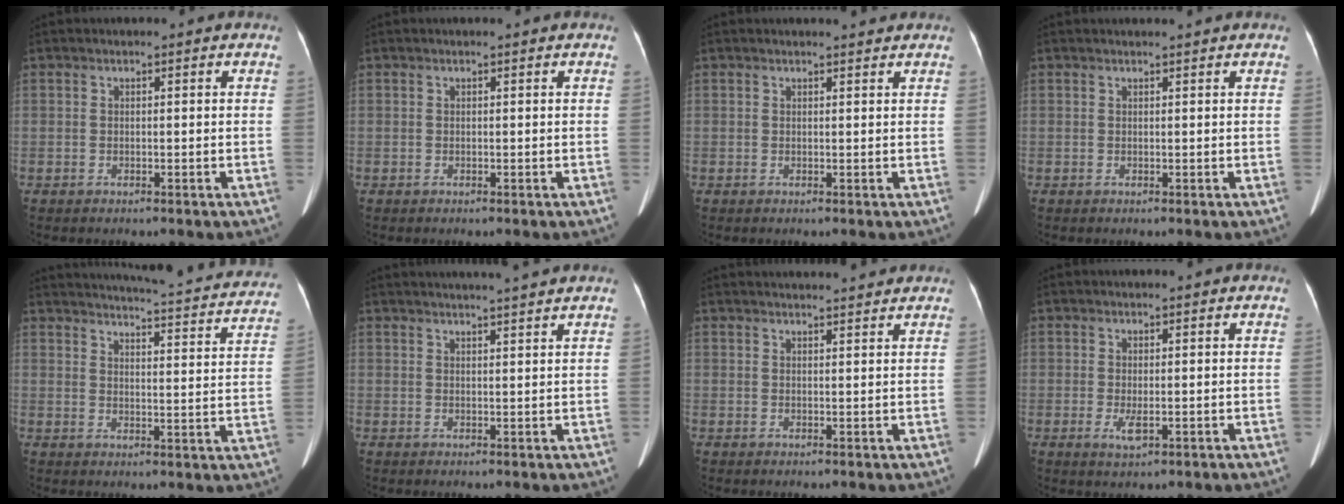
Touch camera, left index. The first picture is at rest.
{"total": 0.0}
{"total": 1.4, "force": [1.4, 0.0, 0.2], "torque": [-0.008, -0.002, 0.020]}
{"total": 1.6, "force": [1.5, -0.3, 0.4], "torque": [-0.007, 0.009, 0.024]}
{"total": 25.4, "force": [23.8, 2.6, 8.5], "torque": [-0.125, -0.058, 0.276]}
{"total": 8.3, "force": [7.6, -0.7, 3.4], "torque": [-0.050, 0.016, 0.093]}
{"total": 7.6, "force": [7.4, 0.3, 2.0], "torque": [-0.027, 0.020, 0.087]}
{"total": 2.2, "force": [-0.3, 0.7, 2.1], "torque": [-0.040, -0.005, -0.001]}